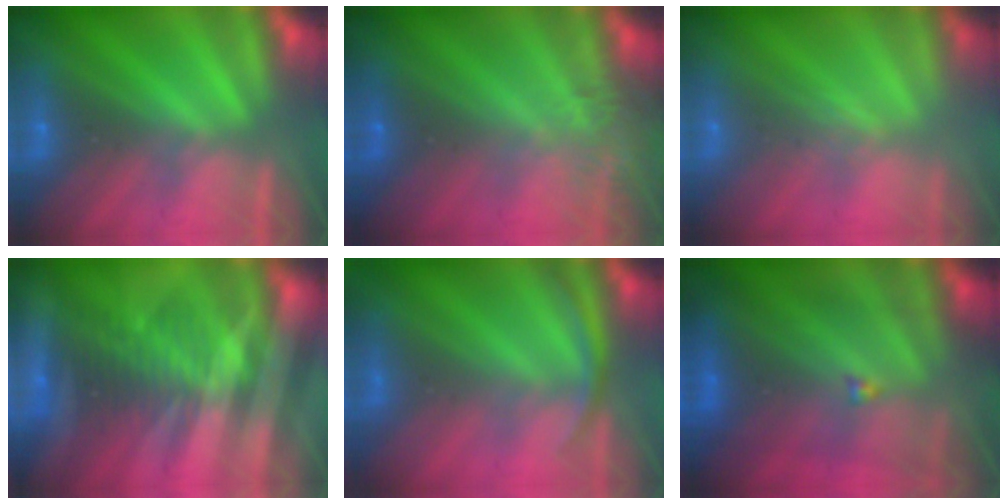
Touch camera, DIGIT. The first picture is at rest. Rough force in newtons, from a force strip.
{"total": 7.2}
{"total": 2.4}
{"total": 3.0}
{"total": 2.9}
{"total": 7.4}